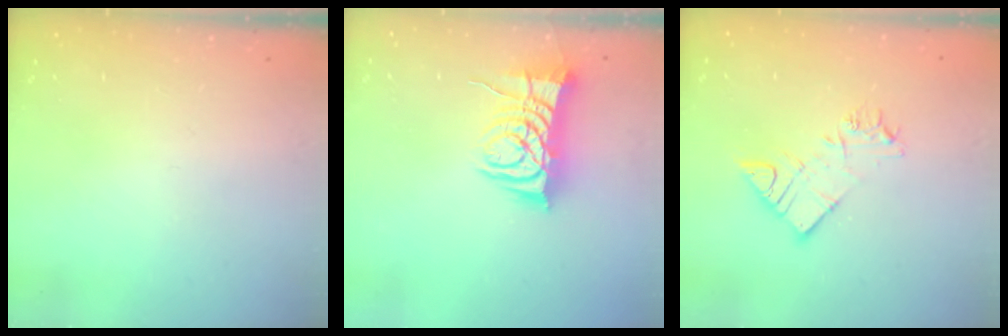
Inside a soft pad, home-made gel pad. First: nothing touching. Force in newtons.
{"total": 9.2, "press": 9.1, "slide": 1.1}
{"total": 10.5, "press": 10.5, "slide": 1.0}